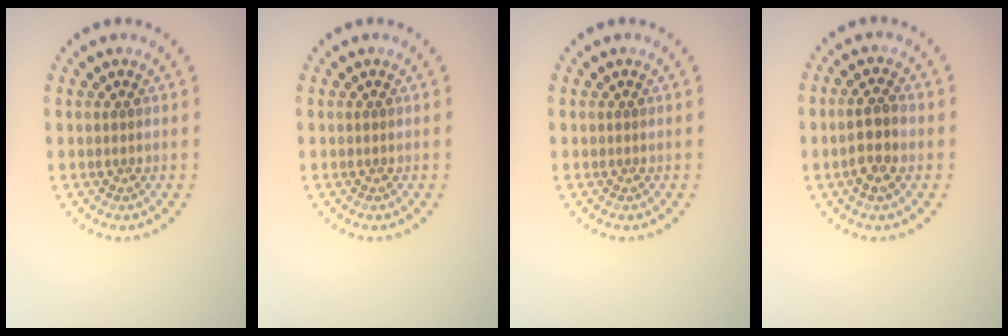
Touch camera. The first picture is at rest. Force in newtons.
{"total": 0.0}
{"total": 0.0}
{"total": 2.8, "press": 2.7, "slide": 0.8}